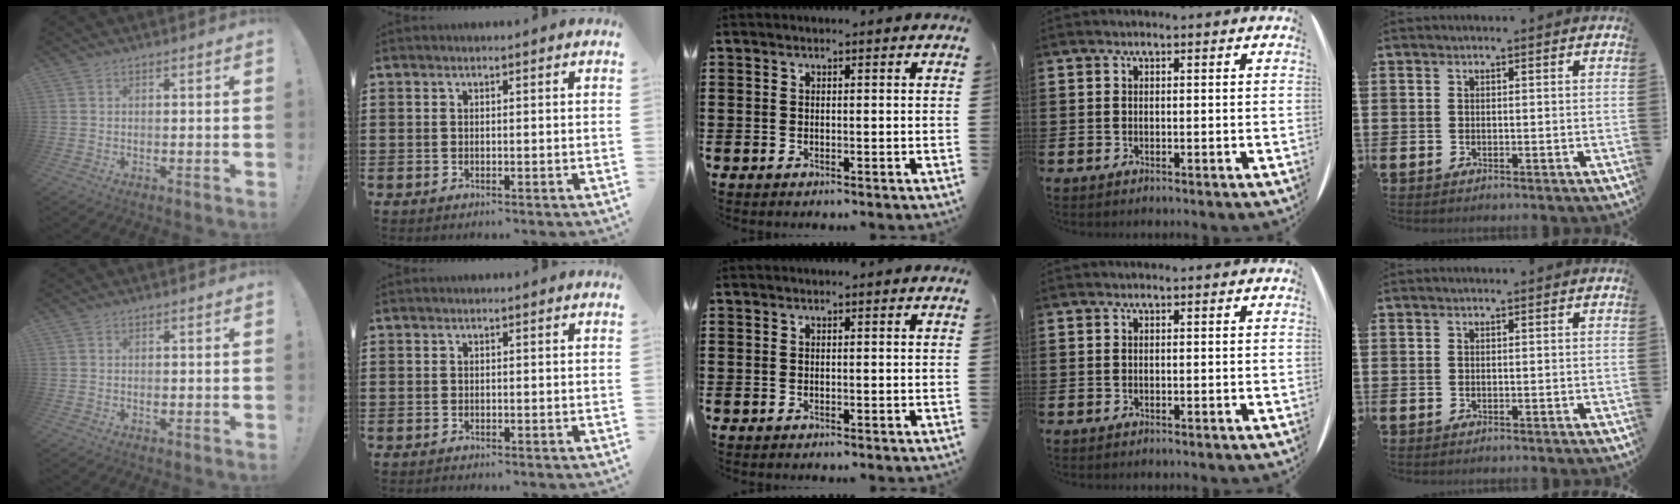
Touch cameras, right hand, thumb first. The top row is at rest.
{"thumb": {"total": 0.6, "force": [-0.3, 0.4, 0.3], "torque": [-0.004, 0.002, -0.005]}}